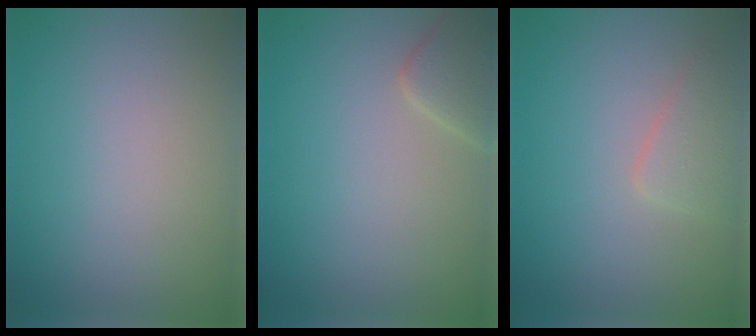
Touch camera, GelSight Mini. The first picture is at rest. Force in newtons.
{"total": 2.3, "press": 2.3, "slide": 0.2}
{"total": 2.0, "press": 2.0, "slide": 0.1}